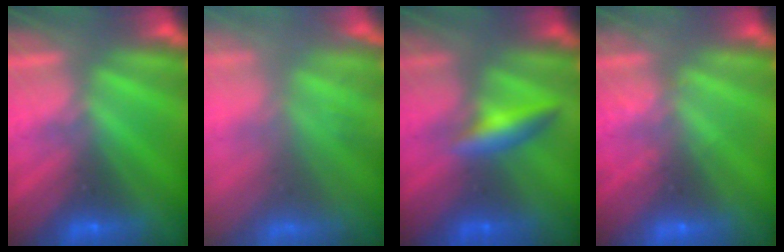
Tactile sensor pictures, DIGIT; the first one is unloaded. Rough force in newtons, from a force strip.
{"total": 7.5}
{"total": 2.4}
{"total": 2.0}